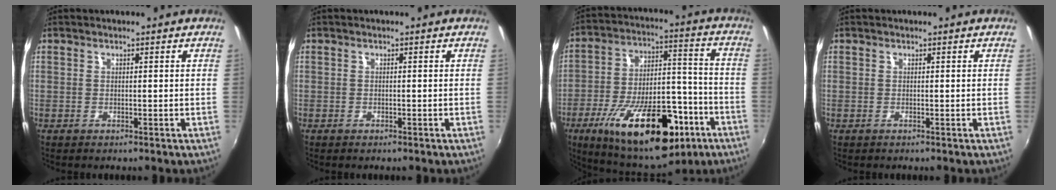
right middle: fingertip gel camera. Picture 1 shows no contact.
{"total": 0.6, "force": [-0.4, 0.3, 0.2], "torque": [-0.005, -0.004, -0.009]}
{"total": 26.2, "force": [-13.6, 11.5, 19.3], "torque": [-0.330, -0.008, -0.193]}
{"total": 0.0}